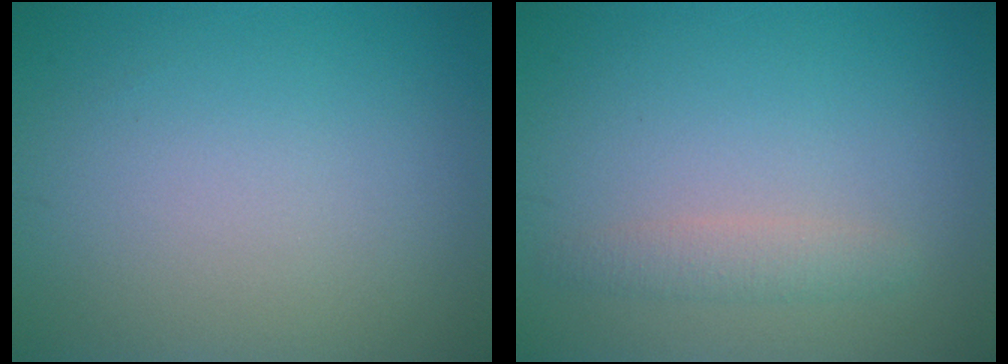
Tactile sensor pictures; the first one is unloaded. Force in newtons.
{"total": 1.6, "press": 1.6, "slide": 0.0}